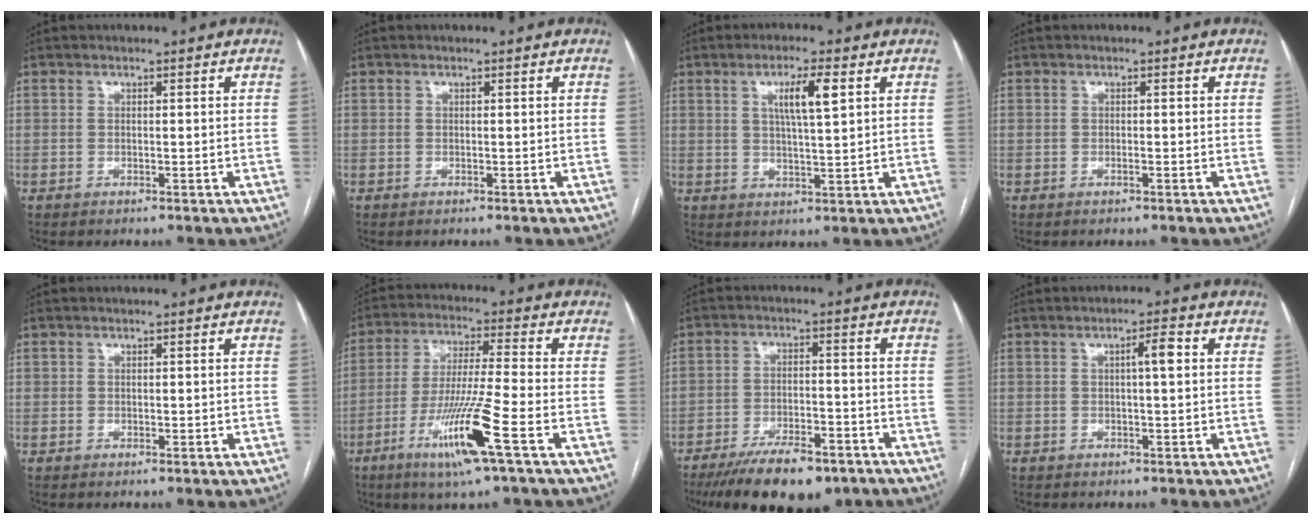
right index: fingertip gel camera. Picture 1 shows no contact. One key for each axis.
{"total": 0.0}
{"total": 5.9, "fx": 2.2, "fy": 0.5, "fz": 5.5, "tx": -0.096, "ty": 0.002, "tz": 0.039}
{"total": 0.0}
{"total": 0.6, "fx": 0.3, "fy": 0.5, "fz": 0.1, "tx": 0.006, "ty": 0.000, "tz": 0.003}
{"total": 12.9, "fx": -5.9, "fy": -0.5, "fz": 11.4, "tx": -0.229, "ty": -0.021, "tz": -0.110}
{"total": 13.2, "fx": -9.6, "fy": 4.1, "fz": 7.9, "tx": -0.125, "ty": -0.014, "tz": -0.153}
{"total": 2.9, "fx": 0.5, "fy": 0.2, "fz": 2.9, "tx": -0.045, "ty": 0.006, "tz": 0.007}